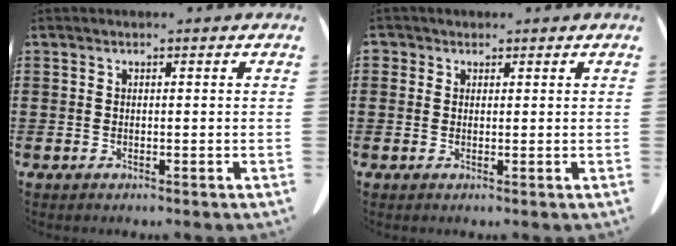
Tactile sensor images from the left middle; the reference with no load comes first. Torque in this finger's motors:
{"motor_torque": [-0.08, 0.09, 0.00, 0.00]}